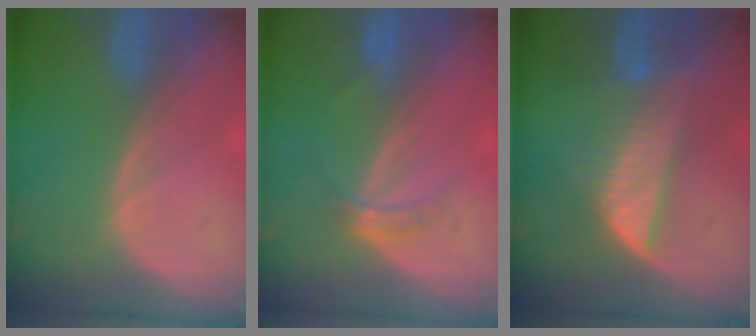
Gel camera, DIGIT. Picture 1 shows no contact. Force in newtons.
{"total": 2.8, "press": 2.5, "slide": 1.3}
{"total": 6.7, "press": 6.5, "slide": 1.6}